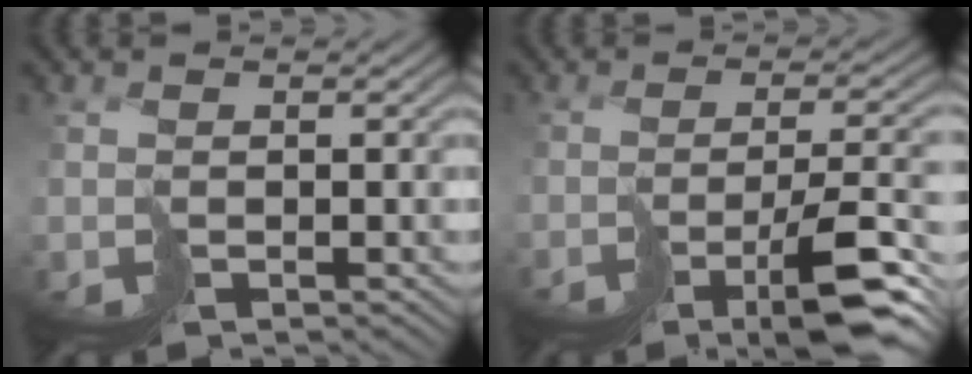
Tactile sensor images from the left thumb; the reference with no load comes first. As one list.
[{"total": 8.2, "force": [-4.7, 1.1, 6.6], "torque": [-0.093, -0.004, -0.075]}]